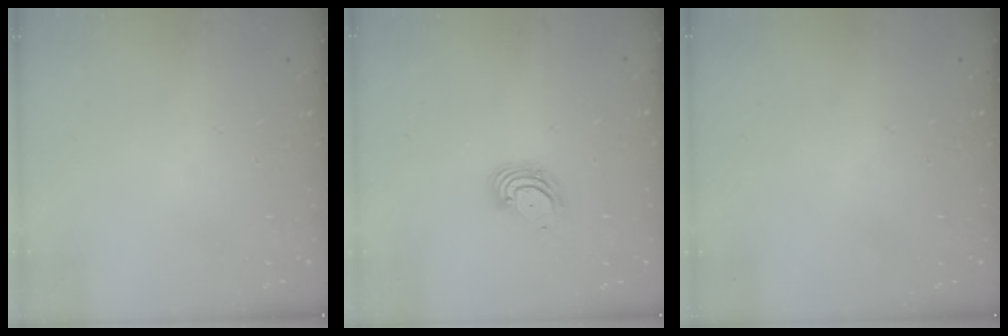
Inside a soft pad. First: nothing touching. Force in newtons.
{"total": 4.9, "press": 4.9, "slide": 0.5}
{"total": 0.0}